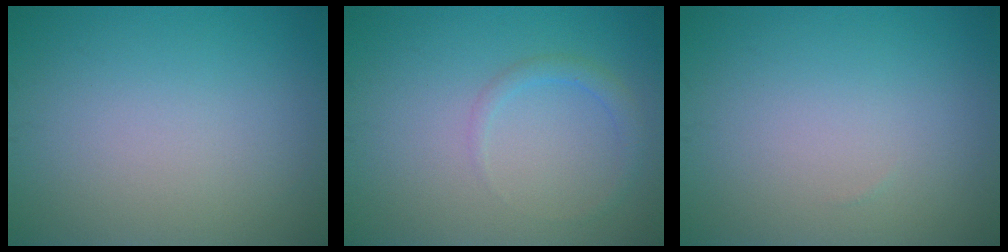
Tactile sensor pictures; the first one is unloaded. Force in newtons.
{"total": 1.5, "press": 1.5, "slide": 0.2}
{"total": 0.0}